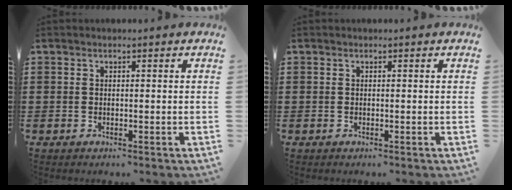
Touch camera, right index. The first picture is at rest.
{"total": 0.0}